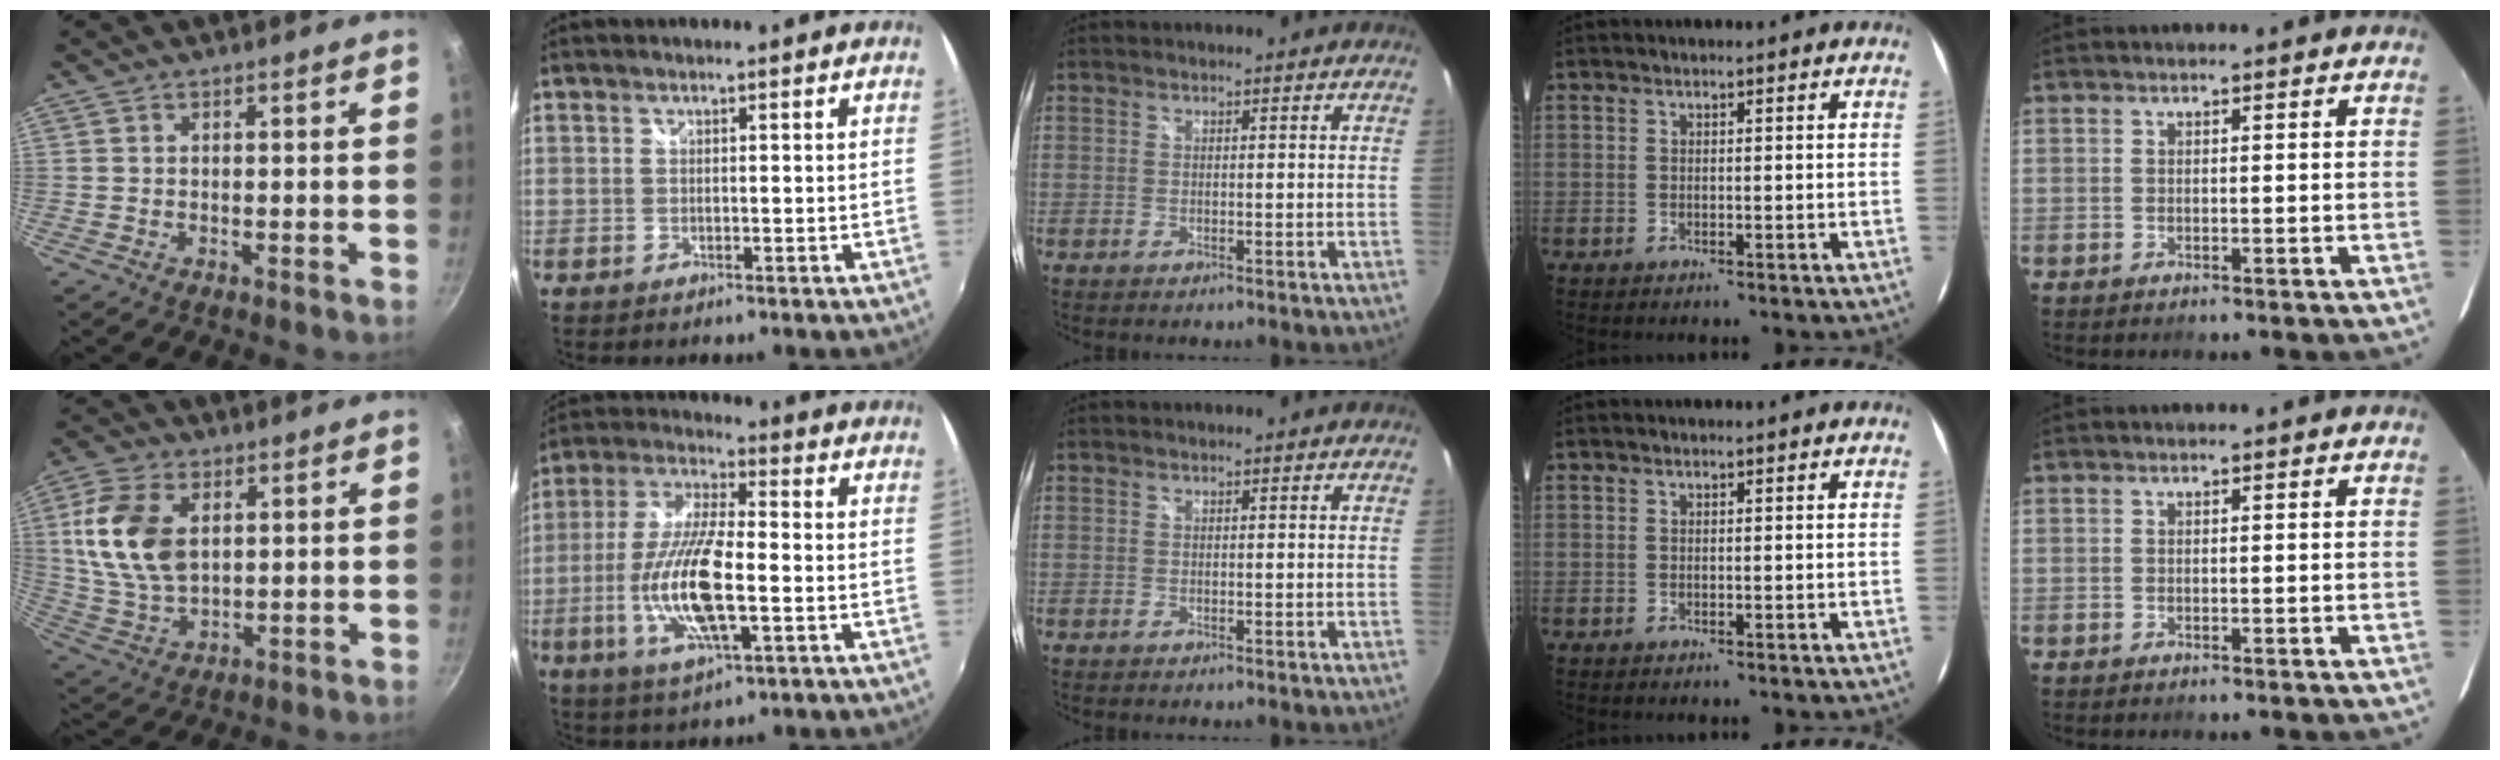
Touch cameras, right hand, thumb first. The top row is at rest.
{"thumb": {"total": 14.3, "force": [3.3, 8.8, 10.7], "torque": [-0.198, -0.009, 0.070]}, "index": {"total": 15.3, "force": [-3.5, 4.5, 14.2], "torque": [-0.292, -0.009, -0.067]}}